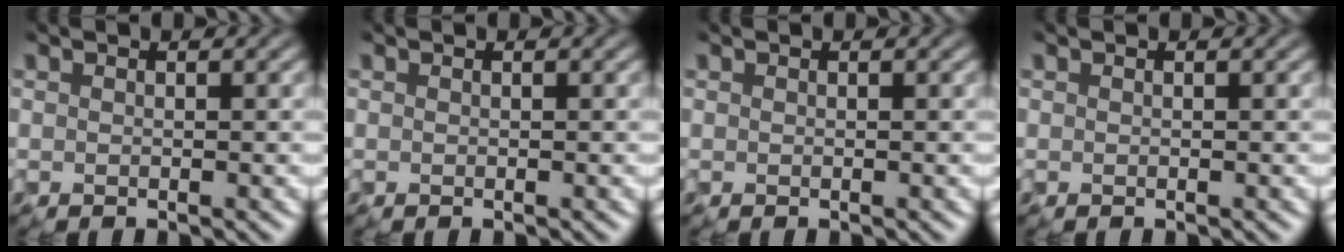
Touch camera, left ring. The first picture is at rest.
{"total": 0.0}
{"total": 0.0}
{"total": 0.0}